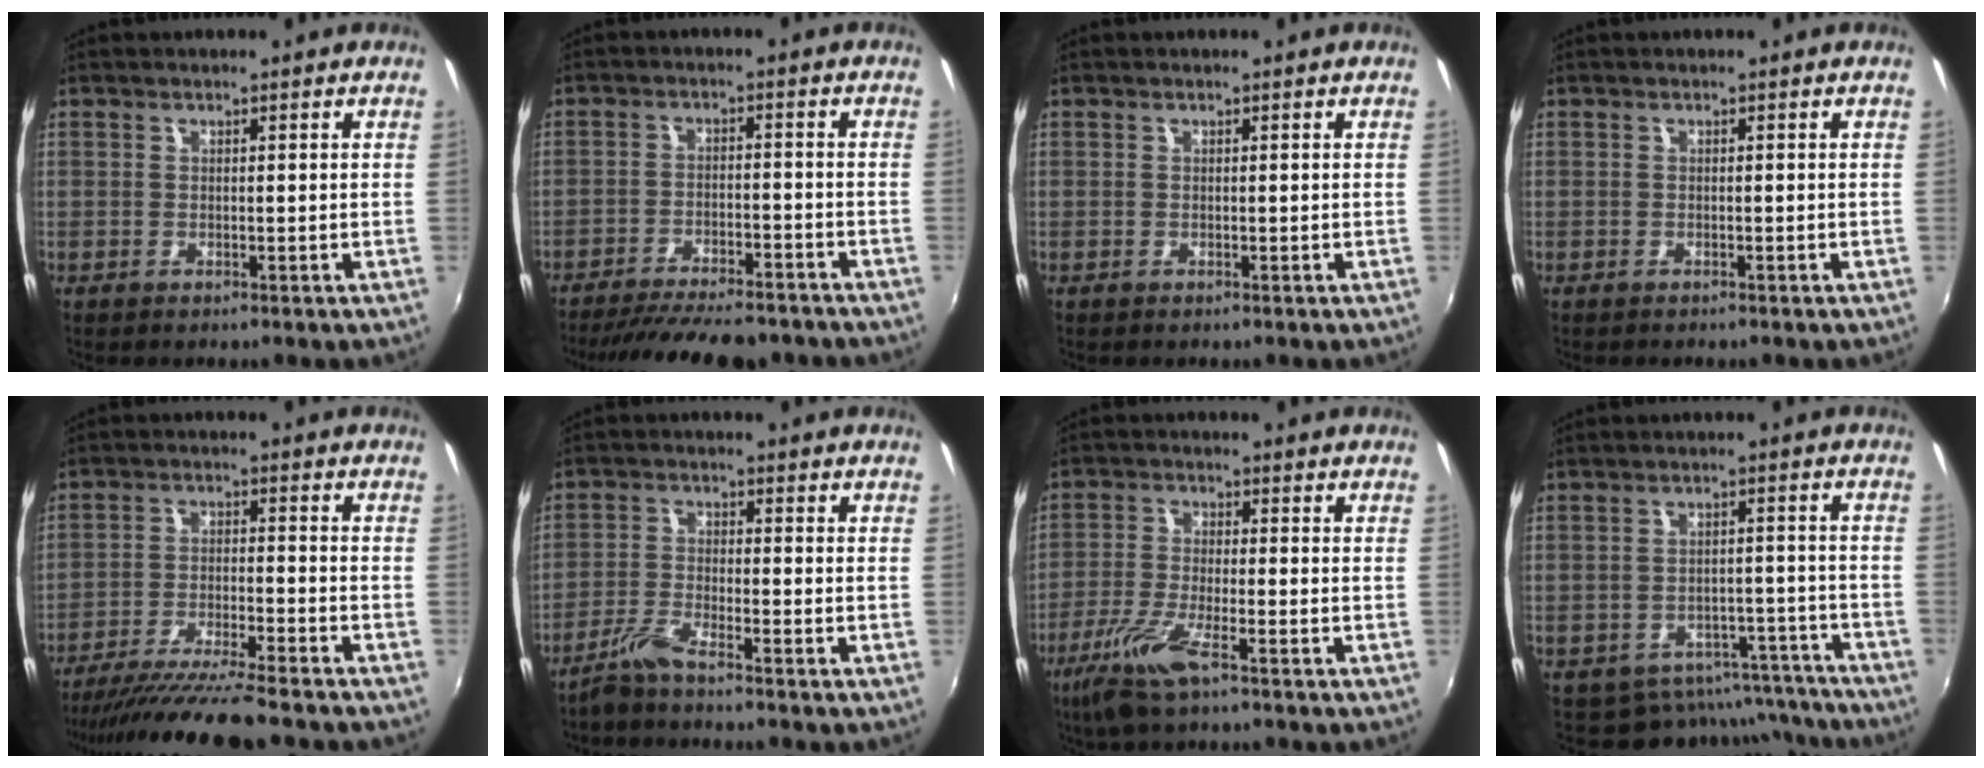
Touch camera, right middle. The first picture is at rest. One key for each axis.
{"total": 16.4, "fx": -14.0, "fy": 4.0, "fz": 7.4, "tx": -0.149, "ty": -0.021, "tz": -0.201}
{"total": 0.0}
{"total": 0.7, "fx": -0.6, "fy": 0.3, "fz": 0.1, "tx": -0.005, "ty": -0.002, "tz": -0.011}
{"total": 14.0, "fx": -12.4, "fy": -0.1, "fz": 6.5, "tx": -0.138, "ty": -0.029, "tz": -0.208}
{"total": 4.2, "fx": -3.6, "fy": 0.1, "fz": 2.2, "tx": -0.062, "ty": -0.003, "tz": -0.076}
{"total": 8.2, "fx": -5.1, "fy": 1.1, "fz": 6.3, "tx": -0.142, "ty": -0.017, "tz": -0.100}
{"total": 12.4, "fx": -11.2, "fy": 5.1, "fz": 1.3, "tx": -0.017, "ty": 0.034, "tz": -0.132}